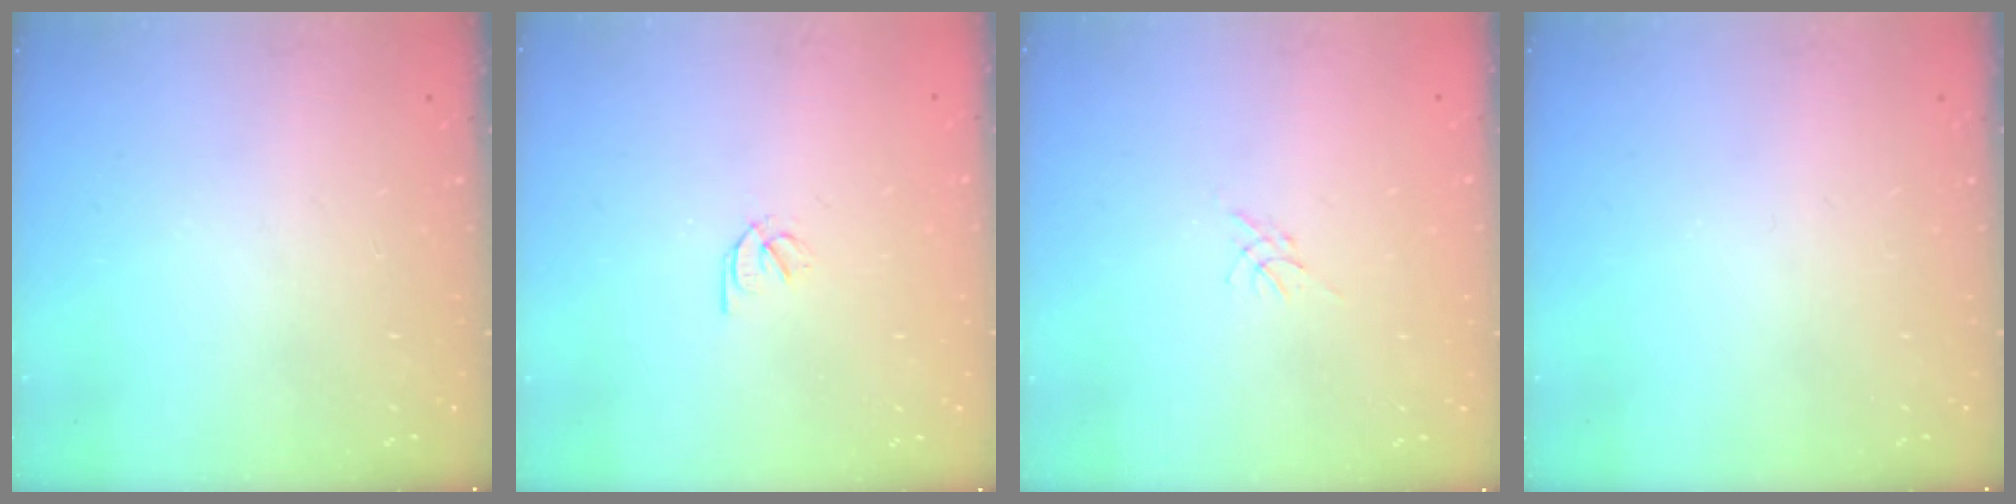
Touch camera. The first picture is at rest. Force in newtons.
{"total": 2.0, "press": 2.0, "slide": 0.3}
{"total": 0.0}
{"total": 0.0}